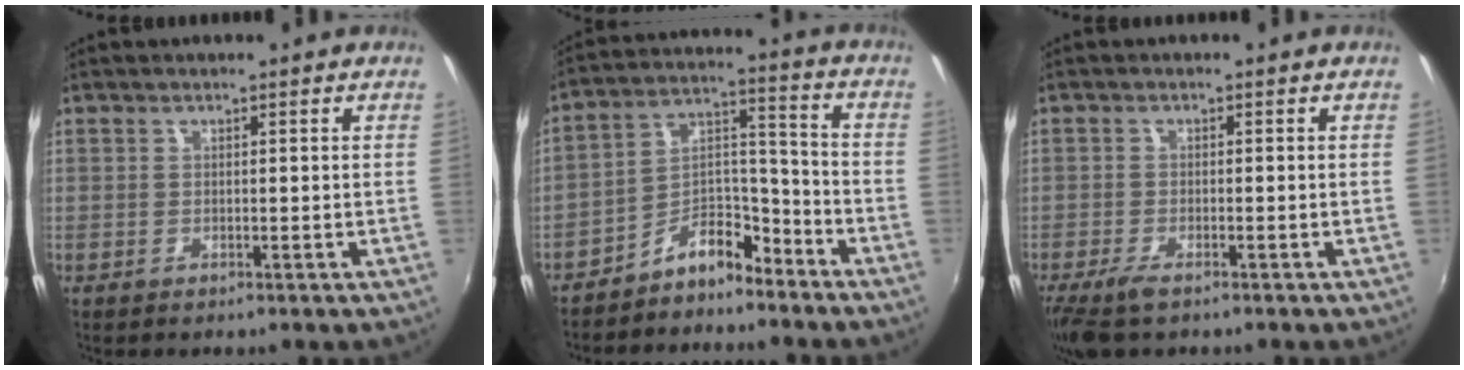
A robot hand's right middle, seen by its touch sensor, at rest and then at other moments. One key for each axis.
{"total": 8.3, "fx": -6.8, "fy": 3.7, "fz": 3.2, "tx": -0.052, "ty": 0.052, "tz": -0.117}
{"total": 5.5, "fx": -4.0, "fy": 1.5, "fz": 3.5, "tx": -0.086, "ty": -0.021, "tz": -0.075}